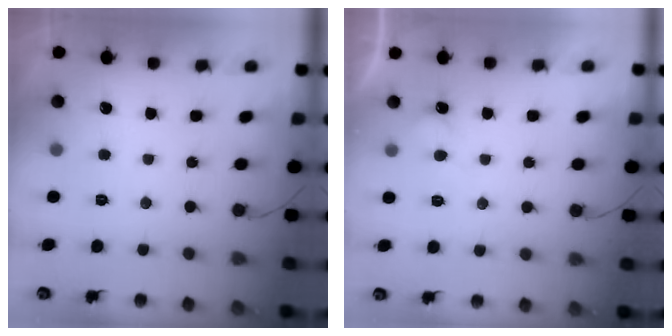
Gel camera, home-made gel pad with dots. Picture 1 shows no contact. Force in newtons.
{"total": 5.8, "press": 5.8, "slide": 0.5}